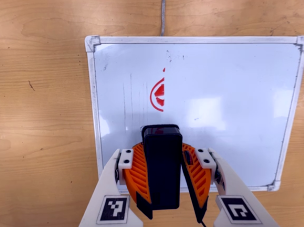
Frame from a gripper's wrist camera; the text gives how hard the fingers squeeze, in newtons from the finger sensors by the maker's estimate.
{"total": 9.9, "left": 9.6, "right": 10.2}